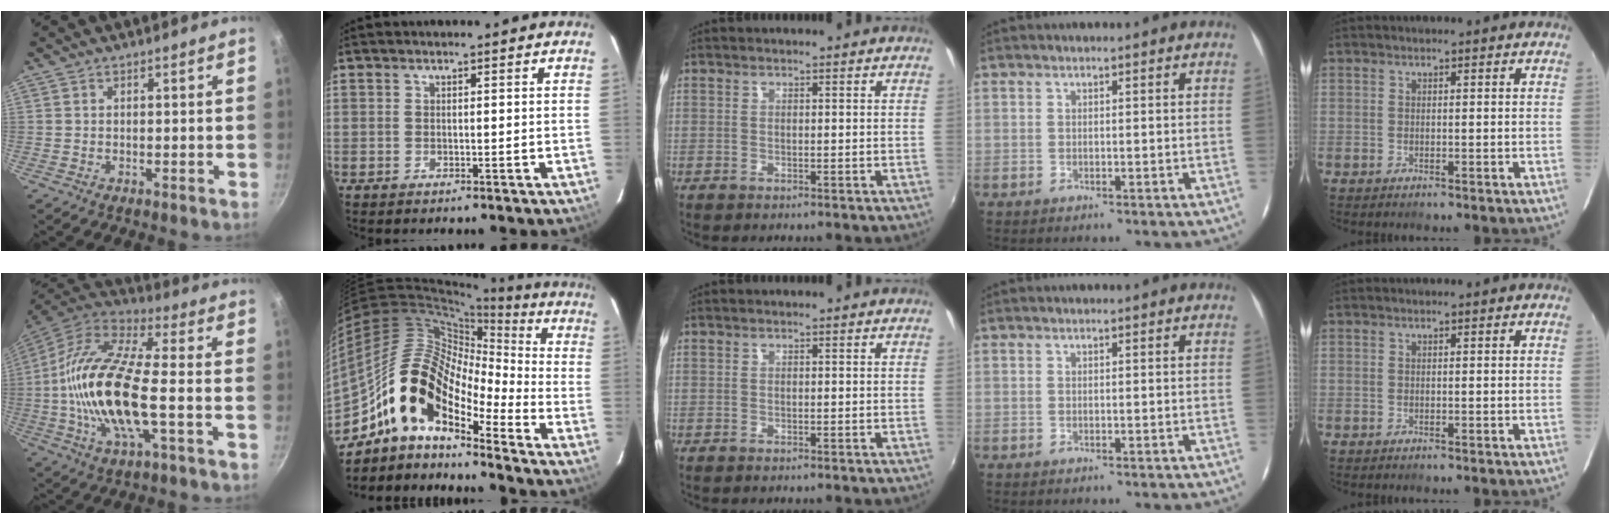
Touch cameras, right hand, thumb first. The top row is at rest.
{"thumb": {"total": 21.2, "force": [-2.9, 8.0, 19.4], "torque": [-0.386, 0.026, -0.073]}, "index": {"total": 16.1, "force": [-10.7, 6.9, 9.8], "torque": [-0.170, 0.006, -0.221]}}